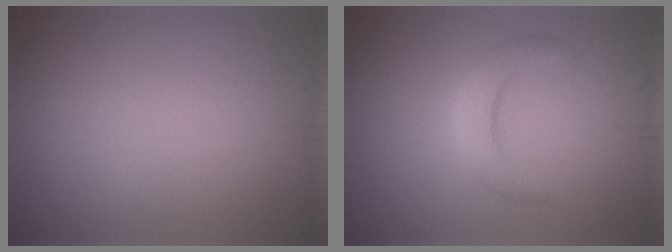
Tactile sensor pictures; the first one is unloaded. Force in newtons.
{"total": 3.0, "press": 3.0, "slide": 0.2}